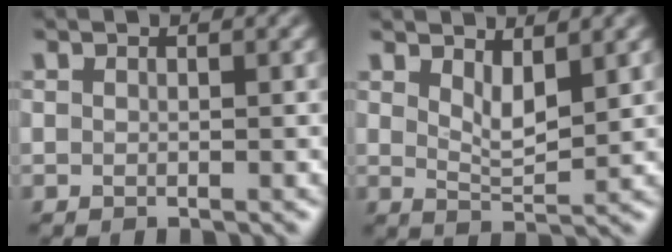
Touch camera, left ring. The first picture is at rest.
{"total": 2.8, "force": [1.6, 0.9, 2.1], "torque": [-0.040, -0.010, 0.032]}